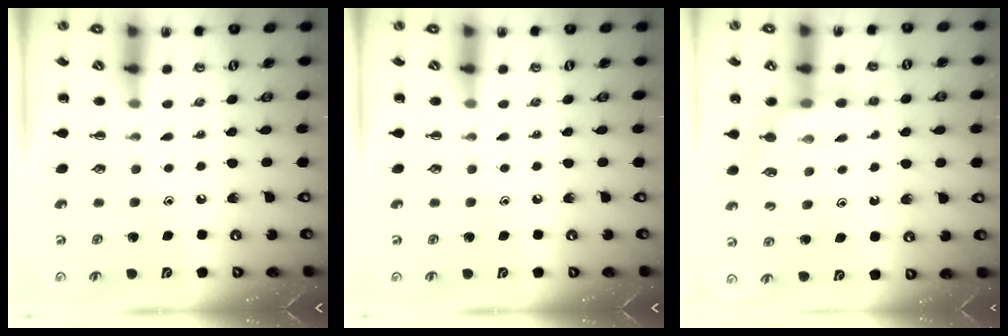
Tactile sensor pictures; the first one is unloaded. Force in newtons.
{"total": 0.0}
{"total": 10.0, "press": 9.9, "slide": 1.4}